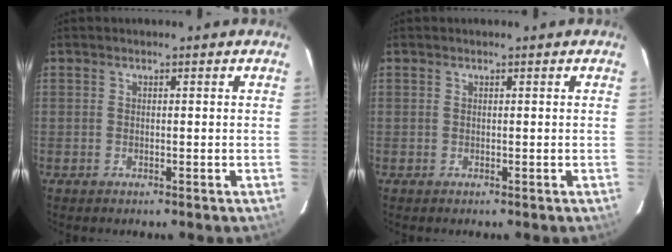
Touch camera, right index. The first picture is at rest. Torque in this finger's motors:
{"motor_torque": [0.20, 0.04, 0.03, 0.00]}